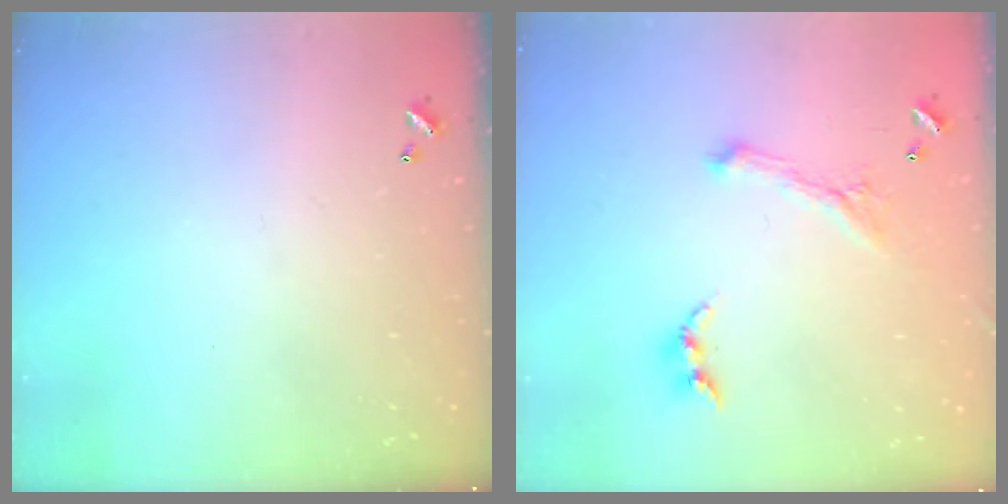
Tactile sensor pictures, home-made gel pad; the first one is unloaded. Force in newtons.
{"total": 0.7, "press": 0.6, "slide": 0.3}